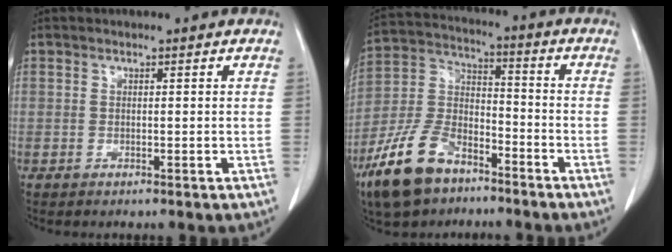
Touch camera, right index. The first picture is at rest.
{"total": 13.6, "force": [-8.9, 6.7, 7.9], "torque": [-0.176, 0.002, -0.172]}